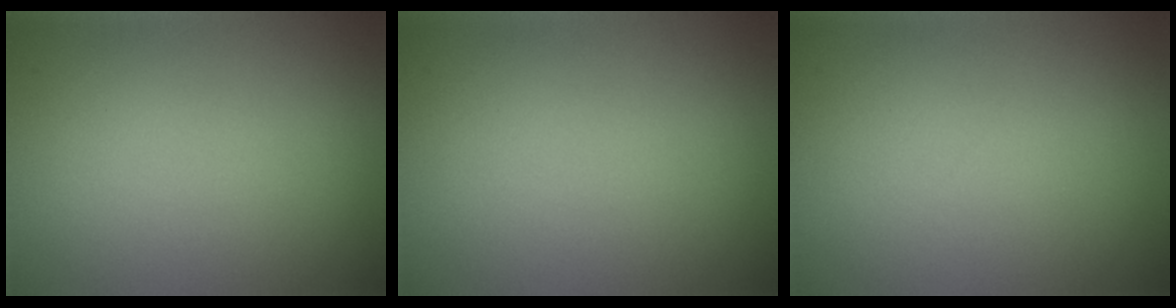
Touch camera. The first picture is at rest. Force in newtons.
{"total": 0.0}
{"total": 0.0}